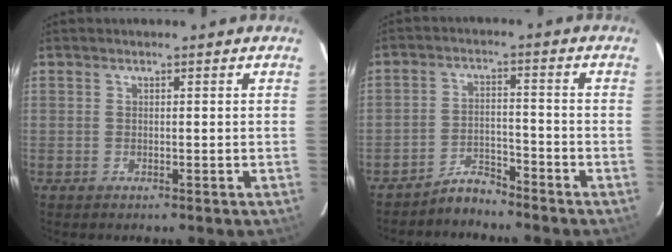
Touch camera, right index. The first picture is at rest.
{"total": 3.9, "force": [-3.8, 0.5, 0.1], "torque": [0.000, -0.006, -0.068]}